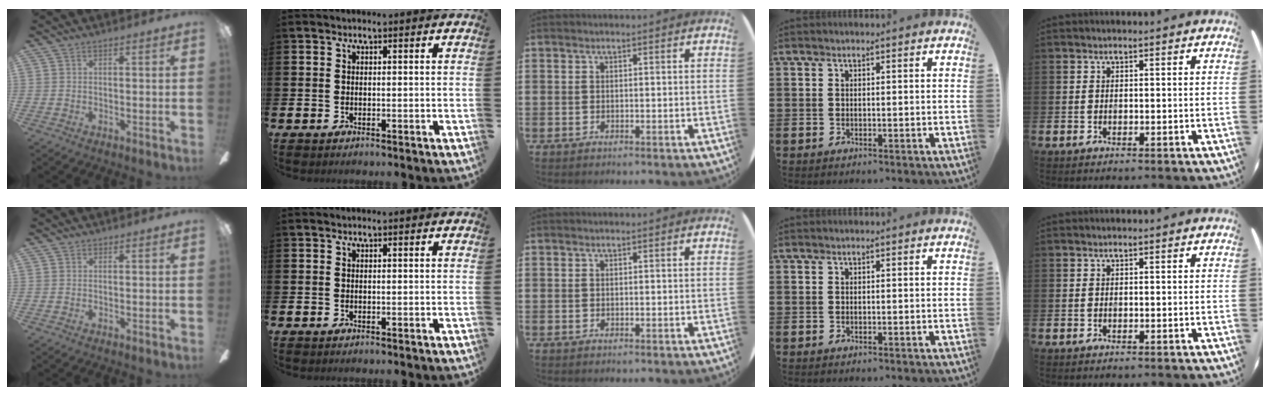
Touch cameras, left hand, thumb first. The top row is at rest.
{}